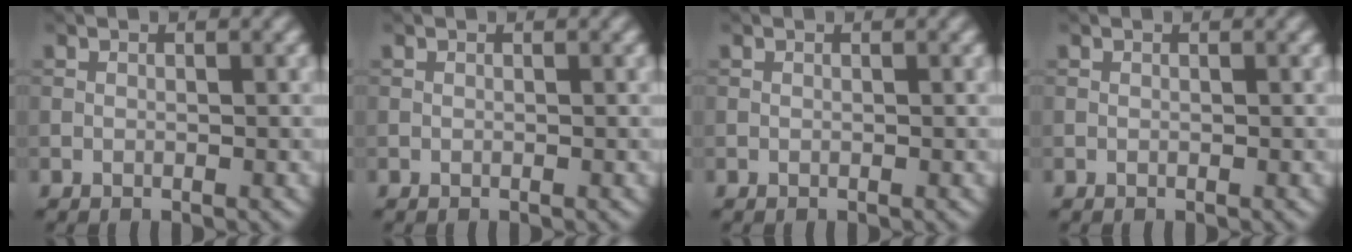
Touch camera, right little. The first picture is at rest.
{"total": 0.0}
{"total": 0.0}
{"total": 0.0}